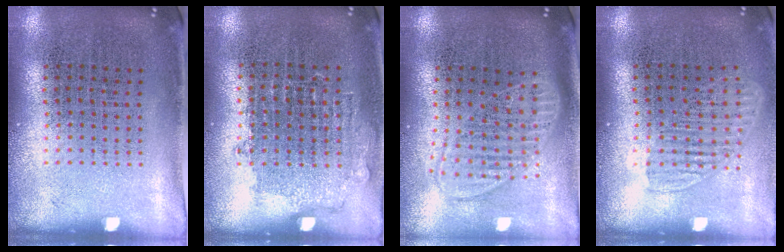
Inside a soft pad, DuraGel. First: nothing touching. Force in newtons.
{"total": 0.8, "press": 0.8, "slide": 0.3}
{"total": 1.8, "press": 1.5, "slide": 1.0}
{"total": 1.3, "press": 1.1, "slide": 0.7}